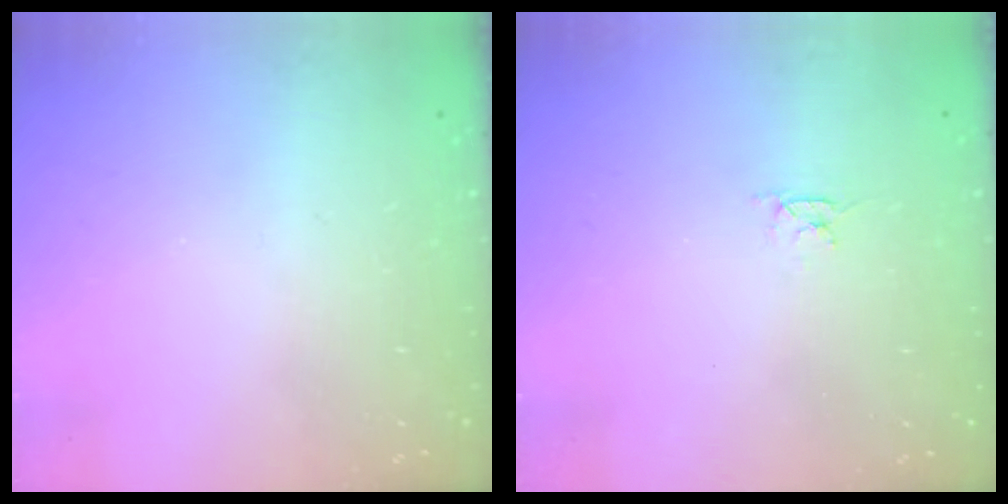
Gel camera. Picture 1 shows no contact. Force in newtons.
{"total": 2.8, "press": 2.8, "slide": 0.3}